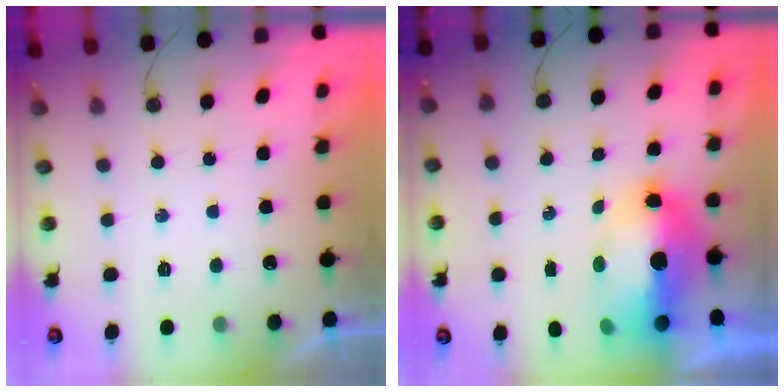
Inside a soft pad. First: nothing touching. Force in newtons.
{"total": 13.3, "press": 13.2, "slide": 1.8}